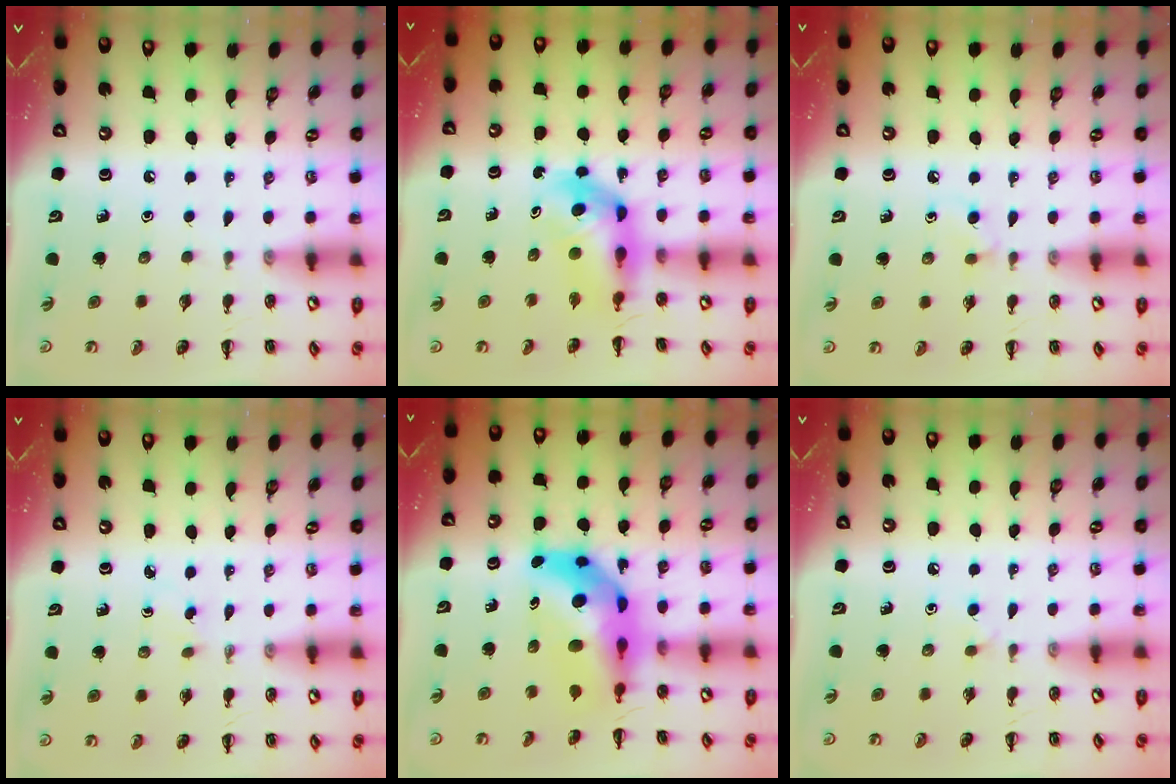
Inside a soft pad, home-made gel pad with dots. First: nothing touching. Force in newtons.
{"total": 5.1, "press": 5.0, "slide": 0.9}
{"total": 2.2, "press": 2.0, "slide": 1.0}
{"total": 0.9, "press": 0.7, "slide": 0.5}
{"total": 11.0, "press": 10.4, "slide": 3.4}
{"total": 2.4, "press": 2.3, "slide": 0.9}